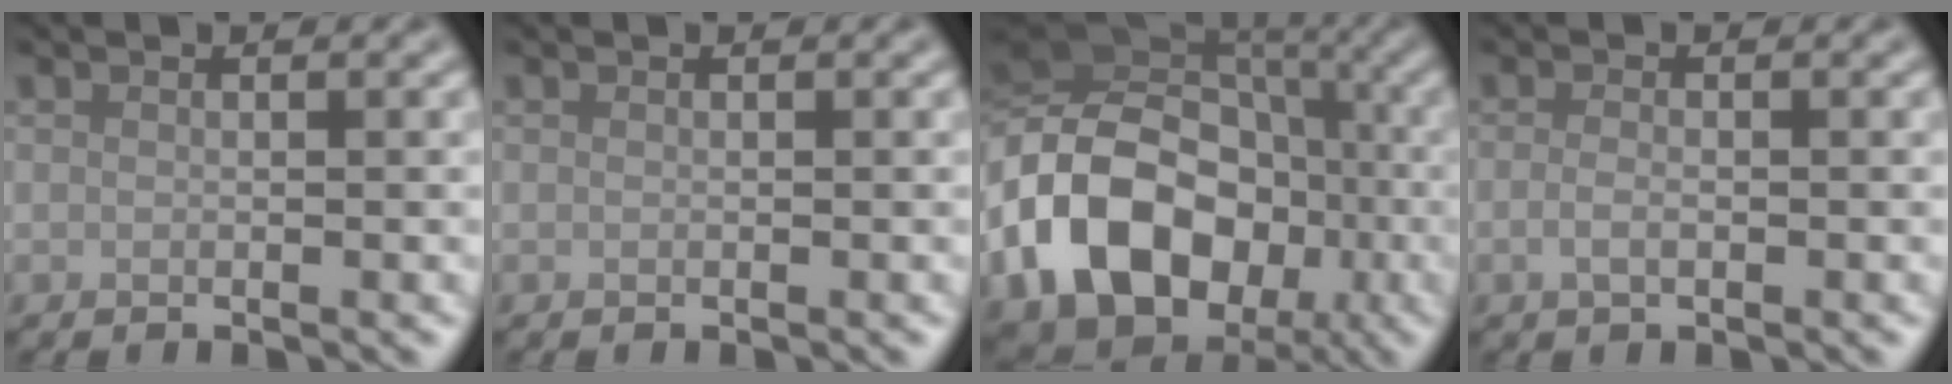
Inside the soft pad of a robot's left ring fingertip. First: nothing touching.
{"total": 0.0}
{"total": 16.1, "force": [-4.7, 12.5, 8.9], "torque": [-0.208, 0.000, -0.092]}
{"total": 1.3, "force": [-0.4, 0.6, 1.1], "torque": [-0.025, -0.003, -0.010]}